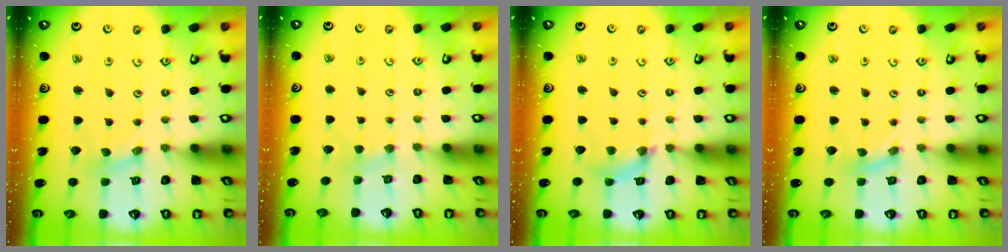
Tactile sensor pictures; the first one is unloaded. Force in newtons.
{"total": 1.9, "press": 1.9, "slide": 0.4}
{"total": 5.2, "press": 5.1, "slide": 0.6}
{"total": 0.0}